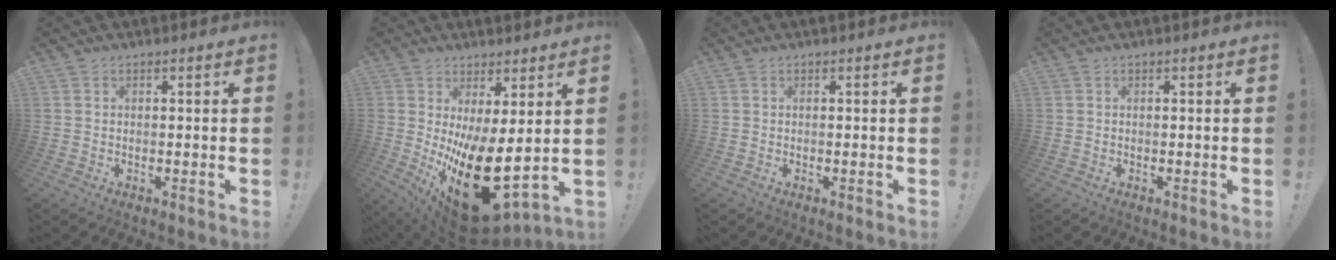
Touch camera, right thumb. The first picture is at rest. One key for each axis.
{"total": 20.4, "fx": -3.2, "fy": 8.7, "fz": 18.2, "tx": -0.266, "ty": -0.012, "tz": -0.025}
{"total": 0.0}
{"total": 0.0}